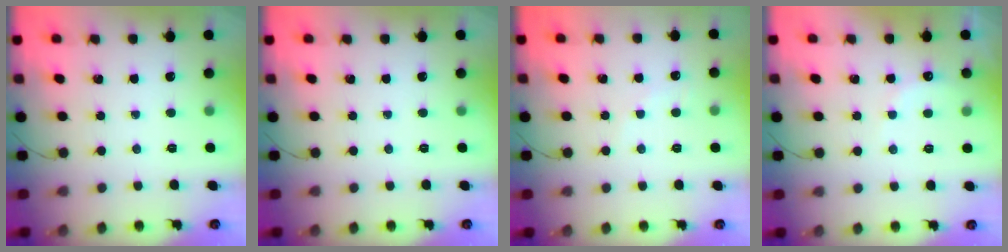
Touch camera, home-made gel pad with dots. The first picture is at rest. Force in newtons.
{"total": 0.0}
{"total": 3.5, "press": 3.3, "slide": 1.1}
{"total": 7.7, "press": 7.6, "slide": 1.3}